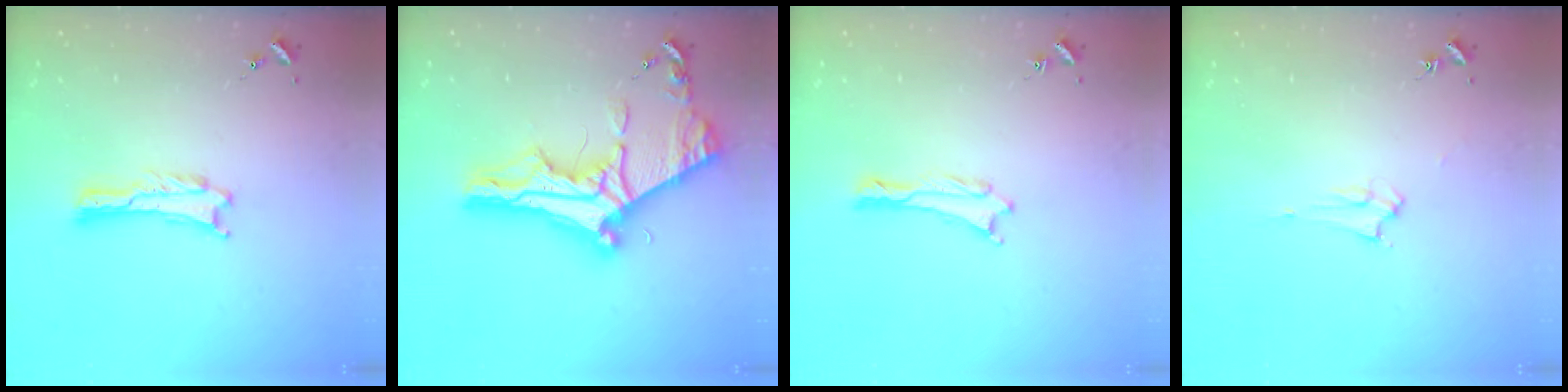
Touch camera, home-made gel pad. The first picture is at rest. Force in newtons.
{"total": 10.6, "press": 10.5, "slide": 1.3}
{"total": 0.0}
{"total": 2.1, "press": 2.1, "slide": 0.2}